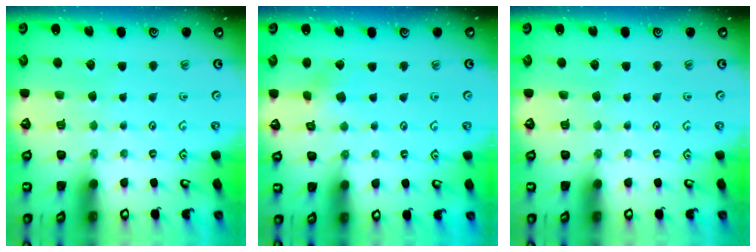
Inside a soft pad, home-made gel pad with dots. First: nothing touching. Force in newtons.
{"total": 3.0, "press": 2.9, "slide": 0.7}
{"total": 0.0}